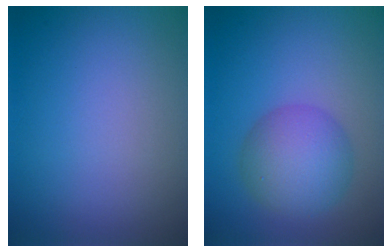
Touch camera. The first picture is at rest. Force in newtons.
{"total": 5.6, "press": 5.6, "slide": 0.1}